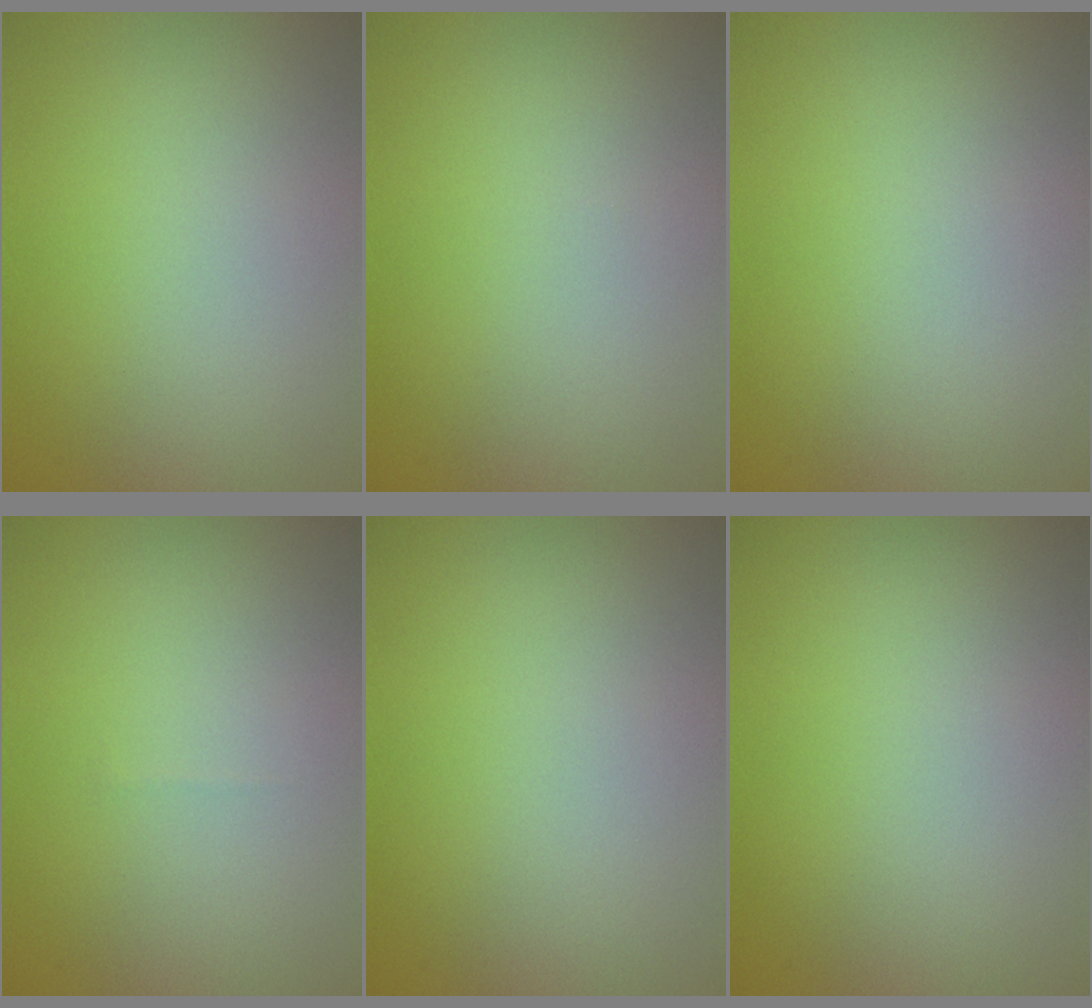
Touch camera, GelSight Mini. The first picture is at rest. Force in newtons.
{"total": 0.0}
{"total": 0.0}
{"total": 0.0}
{"total": 0.0}
{"total": 0.0}